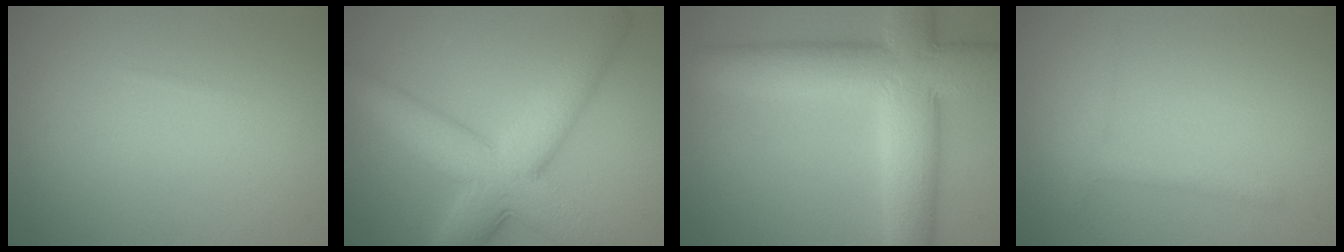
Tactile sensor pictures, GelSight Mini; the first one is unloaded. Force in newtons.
{"total": 9.2, "press": 9.2, "slide": 0.2}
{"total": 10.9, "press": 10.9, "slide": 0.7}
{"total": 1.5, "press": 1.5, "slide": 0.1}